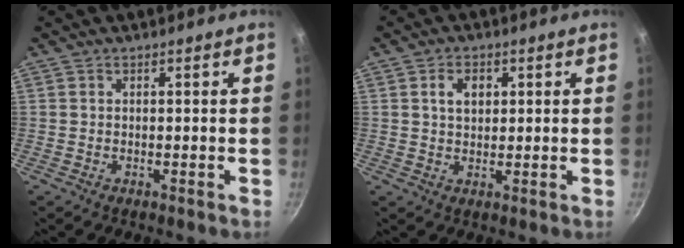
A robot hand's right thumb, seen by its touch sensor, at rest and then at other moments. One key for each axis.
{"total": 4.2, "fx": 1.3, "fy": 2.9, "fz": 2.7, "tx": -0.031, "ty": -0.001, "tz": 0.023}